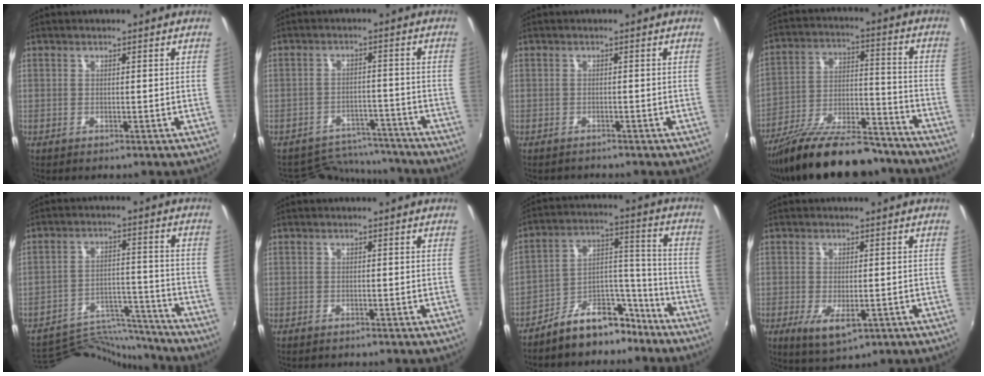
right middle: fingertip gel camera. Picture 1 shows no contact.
{"total": 10.5, "force": [-10.0, 3.1, 0.9], "torque": [-0.026, 0.027, -0.134]}
{"total": 9.5, "force": [-9.3, -1.2, -1.1], "torque": [0.004, 0.028, -0.168]}
{"total": 21.7, "force": [-17.7, 5.7, 11.3], "torque": [-0.197, -0.020, -0.270]}
{"total": 14.7, "force": [-14.5, 1.5, 2.1], "torque": [-0.045, 0.020, -0.224]}
{"total": 0.8, "force": [-0.4, -0.7, -0.2], "torque": [0.005, -0.006, -0.008]}
{"total": 11.0, "force": [-8.9, 4.7, 4.4], "torque": [-0.056, 0.056, -0.133]}
{"total": 5.4, "force": [-2.1, 1.6, 4.7], "torque": [-0.090, -0.025, -0.031]}